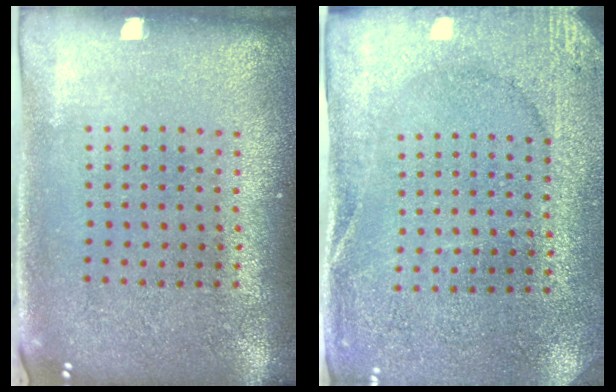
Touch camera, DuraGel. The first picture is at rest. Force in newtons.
{"total": 2.6, "press": 2.6, "slide": 0.4}